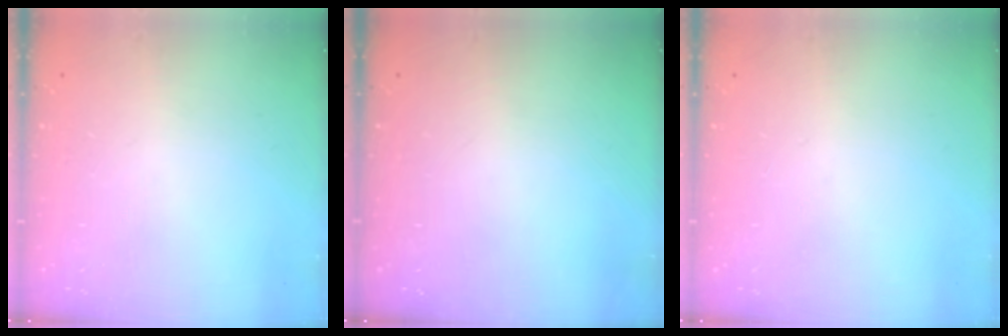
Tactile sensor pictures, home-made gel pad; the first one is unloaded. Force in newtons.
{"total": 0.0}
{"total": 0.0}